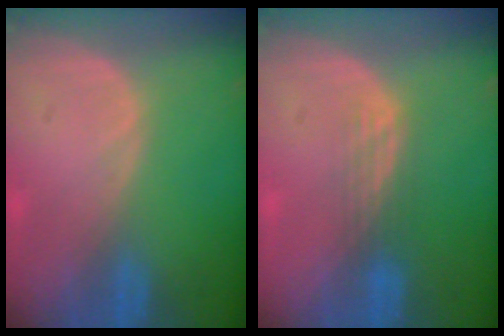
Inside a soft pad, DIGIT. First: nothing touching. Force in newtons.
{"total": 3.0, "press": 2.6, "slide": 1.4}